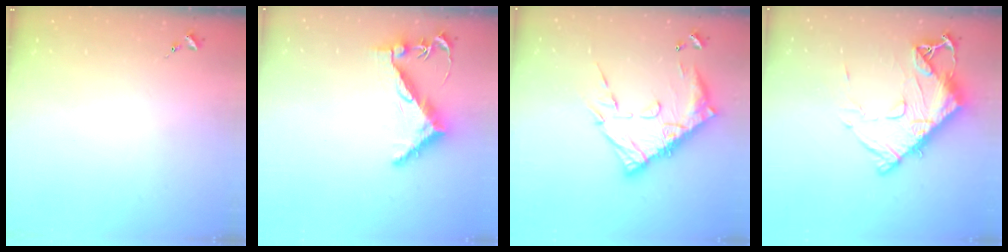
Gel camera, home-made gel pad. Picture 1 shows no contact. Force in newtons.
{"total": 9.7, "press": 9.6, "slide": 1.0}
{"total": 19.1, "press": 19.0, "slide": 1.7}
{"total": 14.4, "press": 14.3, "slide": 1.4}